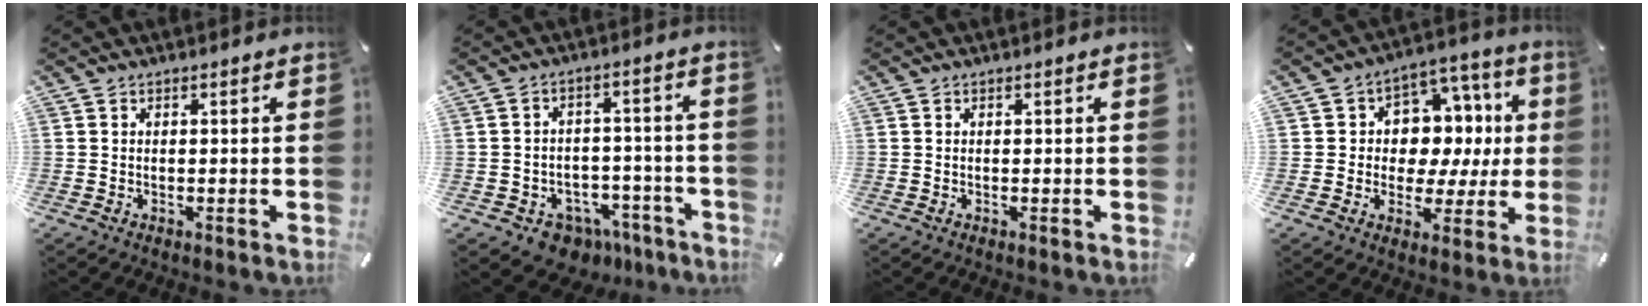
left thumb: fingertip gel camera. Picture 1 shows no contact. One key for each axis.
{"total": 6.1, "fx": -3.4, "fy": 5.0, "fz": 1.1, "tx": -0.020, "ty": 0.022, "tz": -0.056}
{"total": 0.0}
{"total": 10.6, "fx": 1.3, "fy": 9.4, "fz": 4.8, "tx": -0.055, "ty": -0.023, "tz": 0.032}